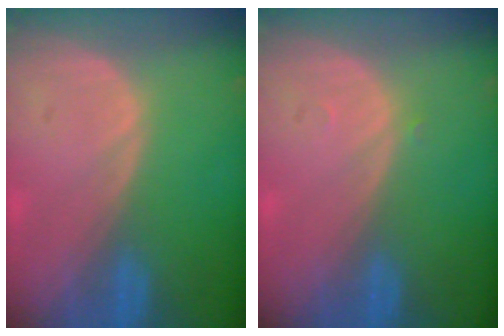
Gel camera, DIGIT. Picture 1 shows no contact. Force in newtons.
{"total": 0.5, "press": 0.4, "slide": 0.3}